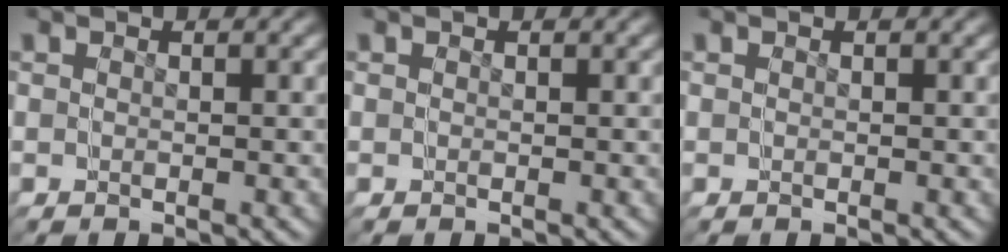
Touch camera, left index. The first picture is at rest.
{"total": 0.0}
{"total": 0.0}